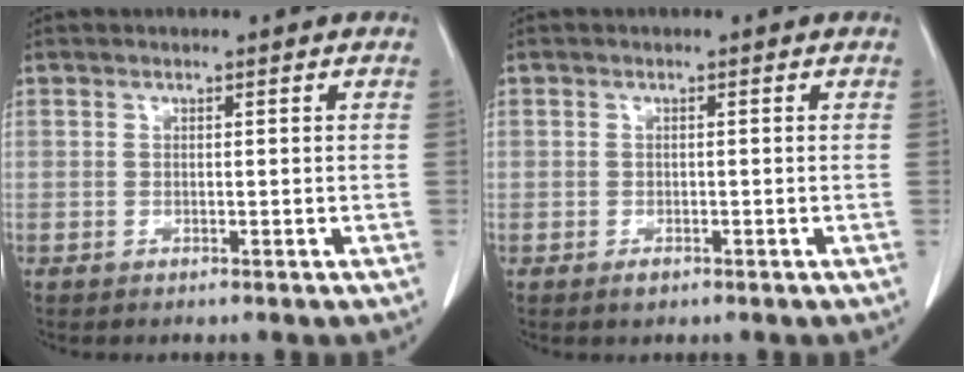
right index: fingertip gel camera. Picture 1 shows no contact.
{"total": 1.1, "force": [-0.6, 0.8, 0.4], "torque": [-0.004, 0.002, -0.007]}